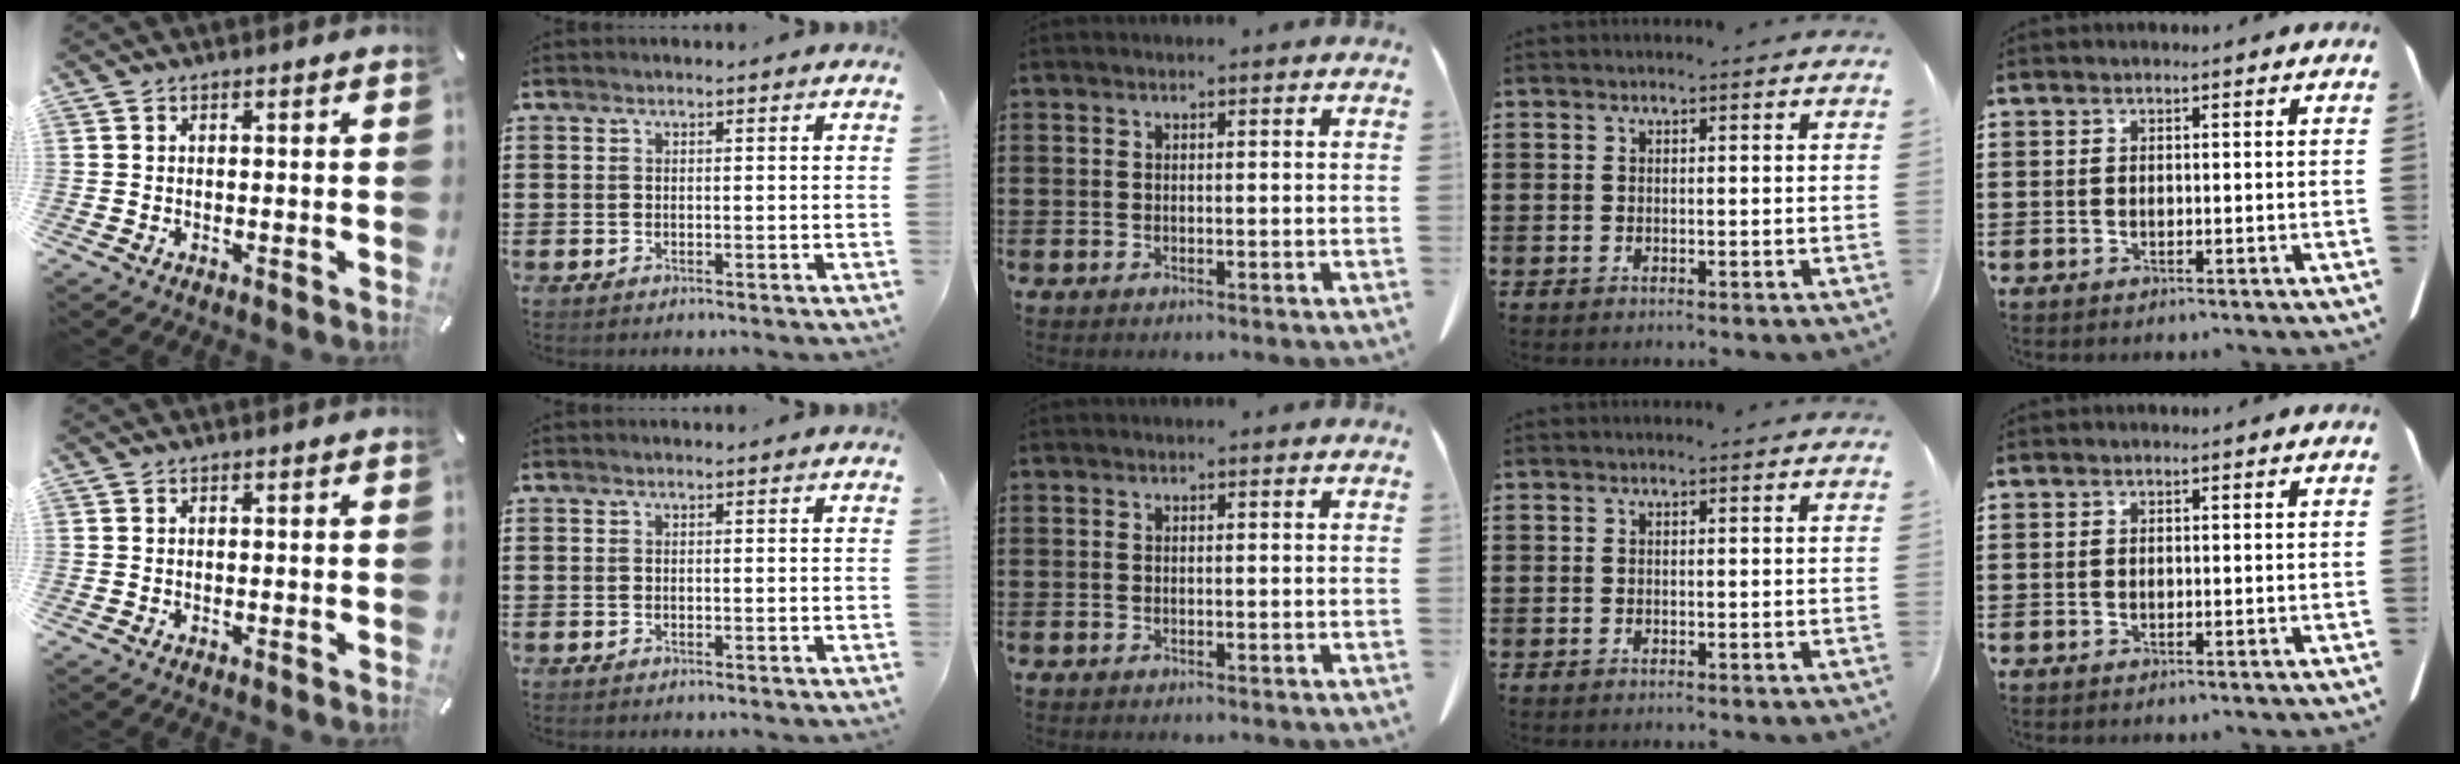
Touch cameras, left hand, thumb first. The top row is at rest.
{}